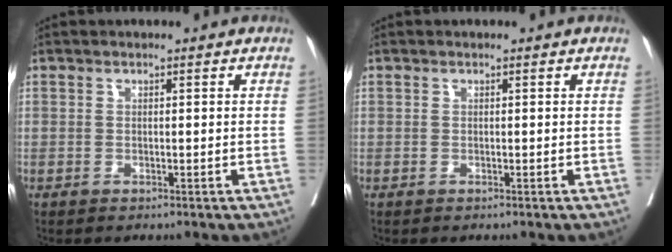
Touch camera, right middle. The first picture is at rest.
{"total": 0.0}